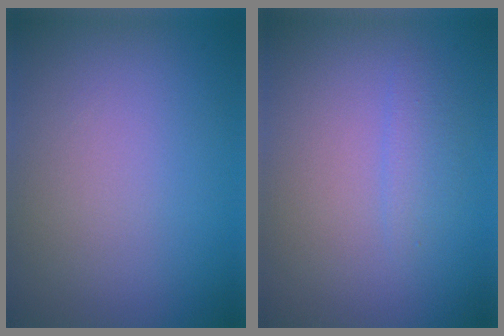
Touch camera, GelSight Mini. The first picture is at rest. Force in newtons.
{"total": 1.2, "press": 1.2, "slide": 0.1}